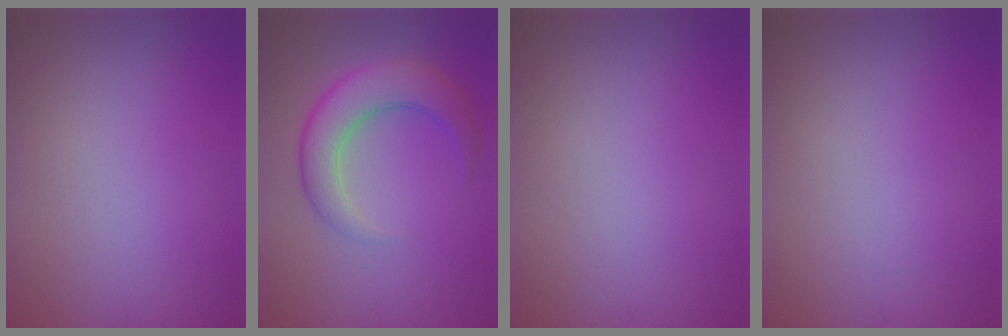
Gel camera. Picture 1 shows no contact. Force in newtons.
{"total": 5.4, "press": 5.4, "slide": 0.1}
{"total": 0.0}
{"total": 0.0}